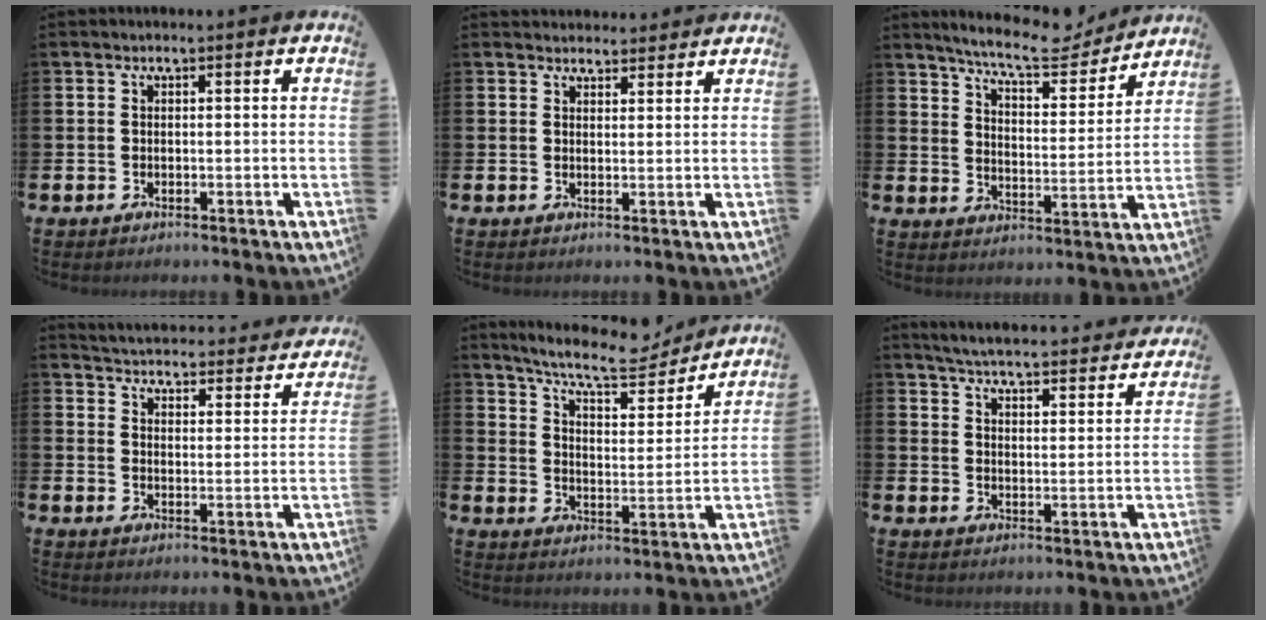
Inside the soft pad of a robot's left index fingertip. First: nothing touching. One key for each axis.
{"total": 2.8, "fx": 2.7, "fy": 0.8, "fz": -0.2, "tx": 0.010, "ty": -0.015, "tz": 0.047}
{"total": 8.7, "fx": 8.0, "fy": 1.5, "fz": 2.9, "tx": -0.075, "ty": -0.050, "tz": 0.139}
{"total": 4.5, "fx": 4.4, "fy": 0.5, "fz": 0.2, "tx": -0.018, "ty": -0.045, "tz": 0.072}
{"total": 9.5, "fx": 8.6, "fy": 1.8, "fz": 3.6, "tx": -0.089, "ty": -0.052, "tz": 0.149}
{"total": 5.5, "fx": 5.4, "fy": 0.3, "fz": 1.0, "tx": -0.035, "ty": -0.046, "tz": 0.089}